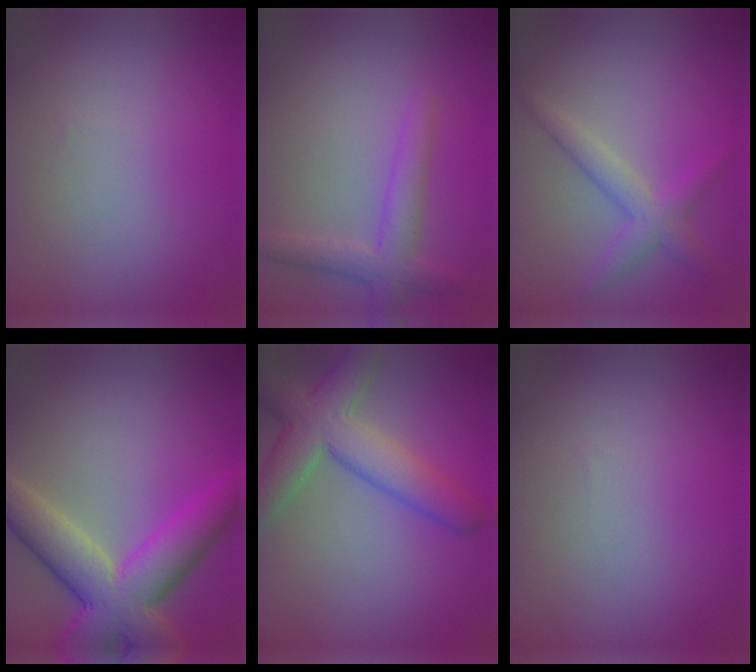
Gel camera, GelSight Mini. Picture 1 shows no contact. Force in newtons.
{"total": 2.9, "press": 2.9, "slide": 0.2}
{"total": 2.6, "press": 2.6, "slide": 0.1}
{"total": 8.4, "press": 8.4, "slide": 0.4}
{"total": 6.6, "press": 6.5, "slide": 0.4}
{"total": 0.0}